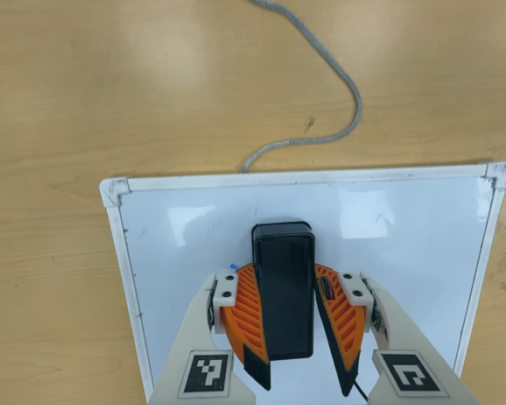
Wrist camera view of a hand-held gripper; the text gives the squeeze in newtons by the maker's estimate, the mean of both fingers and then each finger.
{"total": 13.4, "left": 14.5, "right": 12.4}